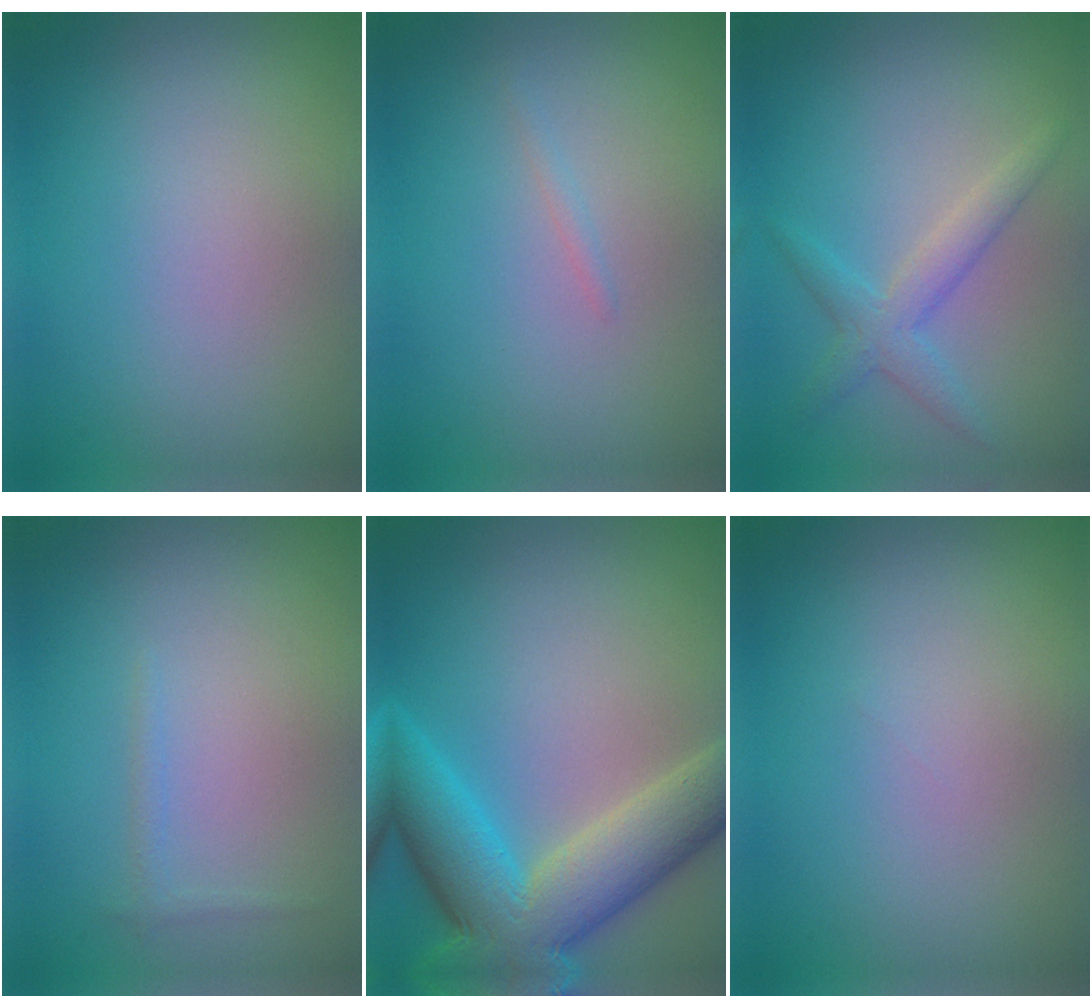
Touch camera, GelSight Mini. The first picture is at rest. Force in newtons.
{"total": 0.6, "press": 0.6, "slide": 0.1}
{"total": 2.6, "press": 2.6, "slide": 0.1}
{"total": 0.7, "press": 0.7, "slide": 0.1}
{"total": 10.4, "press": 10.4, "slide": 0.5}
{"total": 0.0}